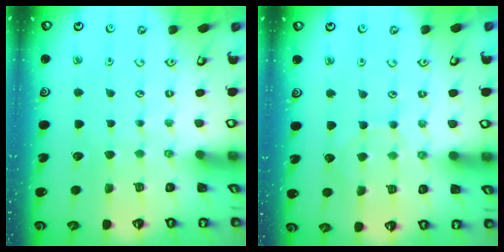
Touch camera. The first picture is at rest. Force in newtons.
{"total": 6.1, "press": 6.1, "slide": 0.6}